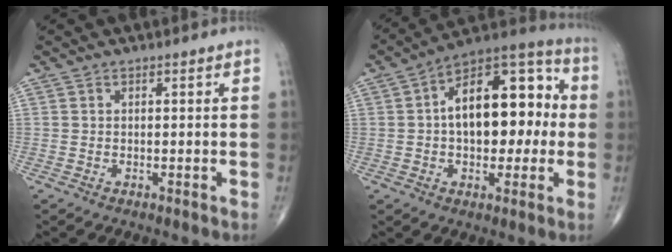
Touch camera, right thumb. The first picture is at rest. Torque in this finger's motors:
{"motor_torque": [0.09, 1.27, 0.66, -0.22, 0.15]}